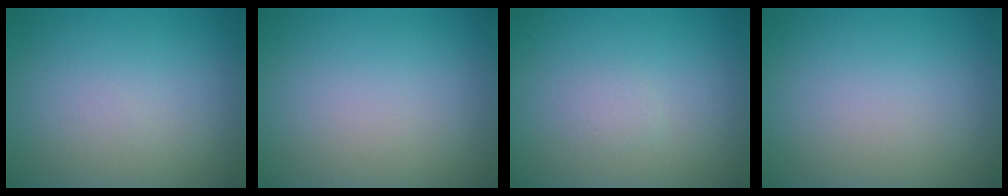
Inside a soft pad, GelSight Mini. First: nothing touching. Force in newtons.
{"total": 0.0}
{"total": 0.7, "press": 0.7, "slide": 0.0}
{"total": 0.0}